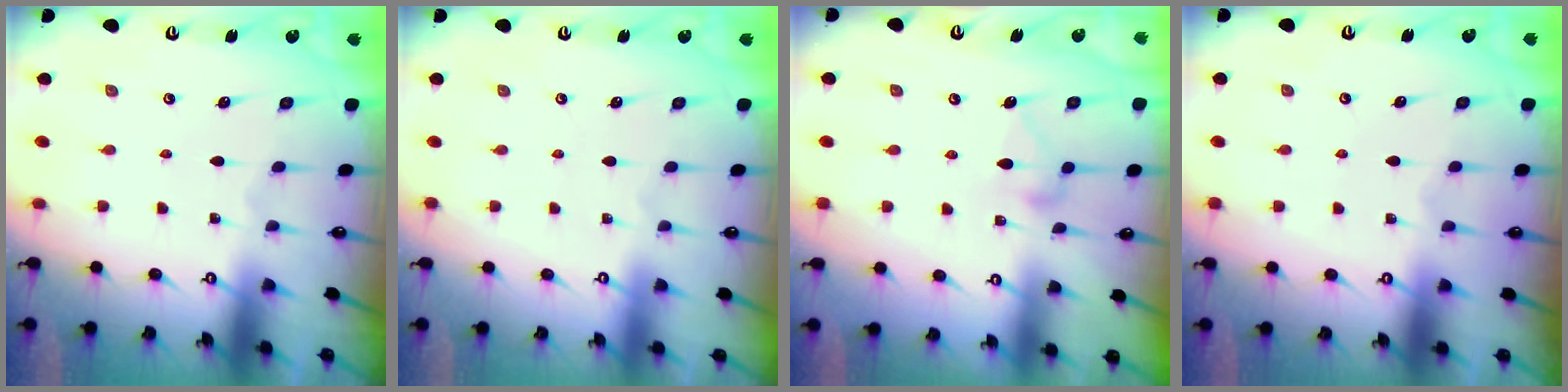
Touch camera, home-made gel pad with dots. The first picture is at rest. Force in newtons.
{"total": 3.9, "press": 3.9, "slide": 0.1}
{"total": 10.6, "press": 10.6, "slide": 0.4}
{"total": 4.0, "press": 4.0, "slide": 0.1}